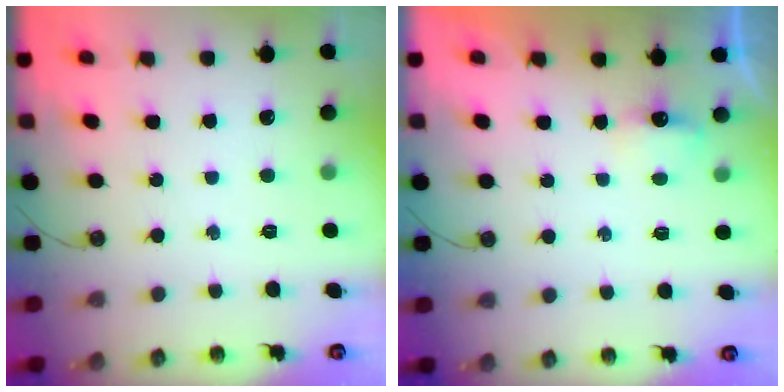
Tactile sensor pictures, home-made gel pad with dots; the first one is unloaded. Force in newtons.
{"total": 3.0, "press": 3.0, "slide": 0.5}